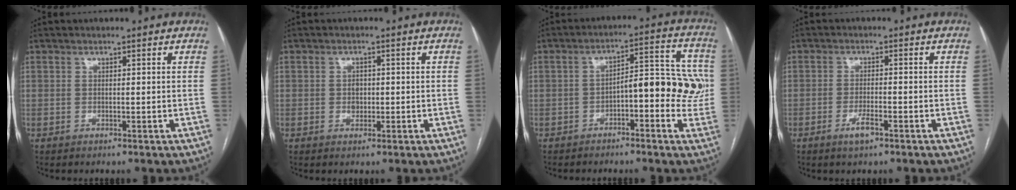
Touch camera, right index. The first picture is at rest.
{"total": 1.6, "force": [-0.2, 1.3, 0.9], "torque": [-0.013, 0.003, -0.001]}
{"total": 10.1, "force": [-1.6, 3.6, 9.3], "torque": [-0.119, 0.040, -0.020]}
{"total": 3.1, "force": [-1.8, 0.5, 2.5], "torque": [-0.049, -0.003, -0.033]}